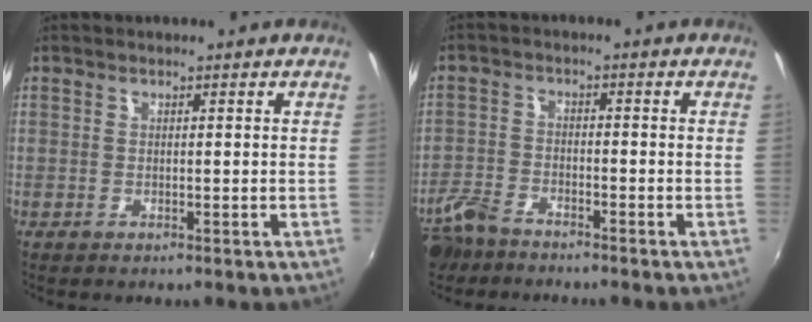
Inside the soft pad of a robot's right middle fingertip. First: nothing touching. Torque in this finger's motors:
{"motor_torque": [1.08, -1.06, 0.31, 0.13]}